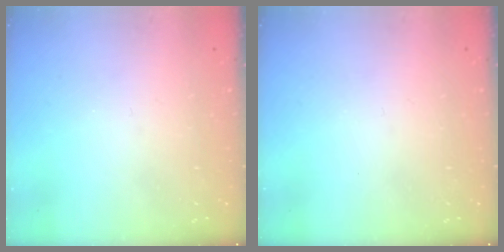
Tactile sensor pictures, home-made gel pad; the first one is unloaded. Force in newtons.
{"total": 0.0}